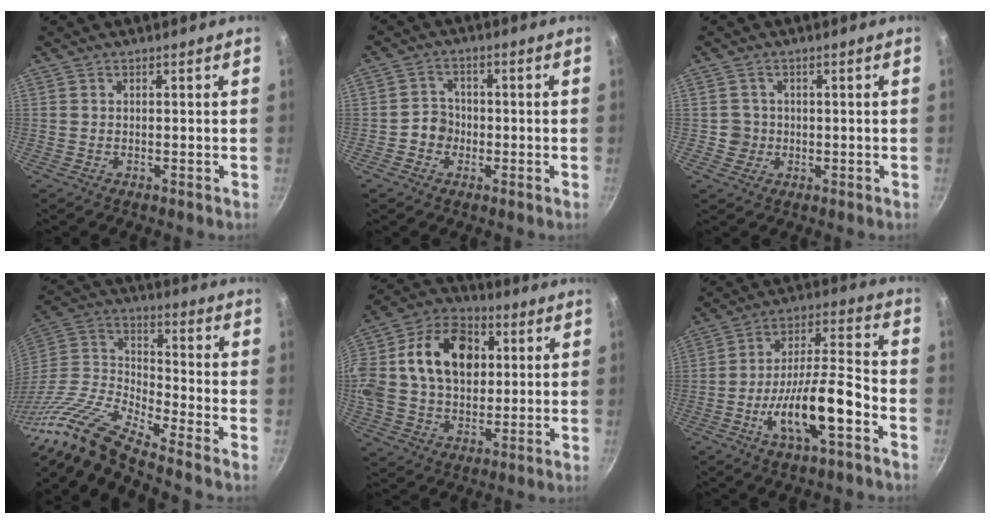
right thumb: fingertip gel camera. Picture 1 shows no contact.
{"total": 4.0, "force": [-1.2, 3.6, 1.3], "torque": [0.008, 0.017, -0.025]}
{"total": 2.7, "force": [-0.1, 2.7, 0.3], "torque": [0.017, 0.007, 0.000]}
{"total": 19.1, "force": [-15.2, 4.1, 10.8], "torque": [-0.183, 0.073, -0.316]}
{"total": 26.0, "force": [5.0, 18.4, 17.7], "torque": [-0.337, 0.037, 0.076]}
{"total": 15.6, "force": [-6.4, 4.7, 13.5], "torque": [-0.223, 0.047, -0.114]}